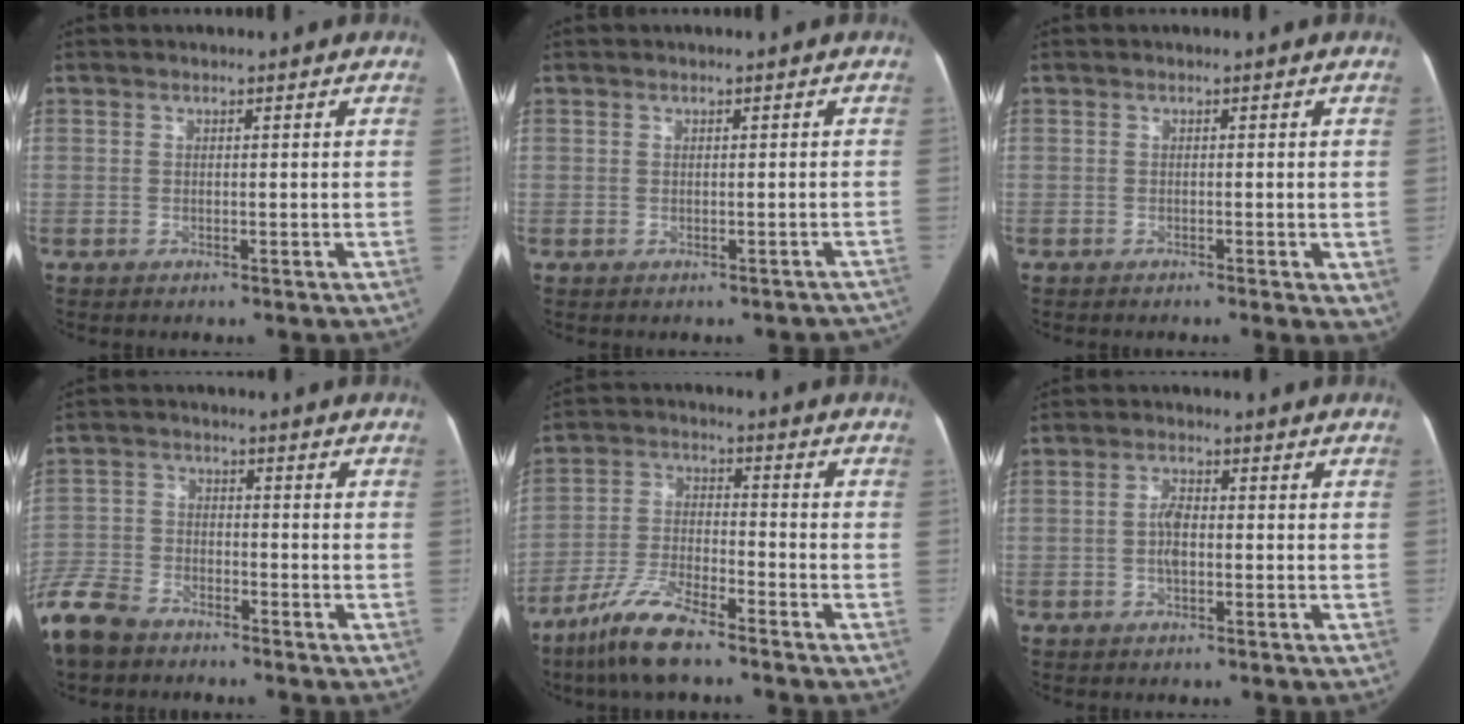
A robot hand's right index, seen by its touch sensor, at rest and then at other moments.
{"total": 3.0, "force": [-2.1, 2.1, 0.1], "torque": [0.011, 0.020, -0.027]}
{"total": 3.6, "force": [-1.6, 0.9, 3.1], "torque": [-0.029, -0.009, -0.022]}
{"total": 10.0, "force": [-7.9, 4.8, 3.7], "torque": [-0.091, -0.015, -0.154]}
{"total": 8.9, "force": [-6.9, 1.8, 5.3], "torque": [-0.114, -0.018, -0.136]}
{"total": 3.1, "force": [-0.4, 1.3, 2.8], "torque": [-0.058, 0.008, -0.010]}